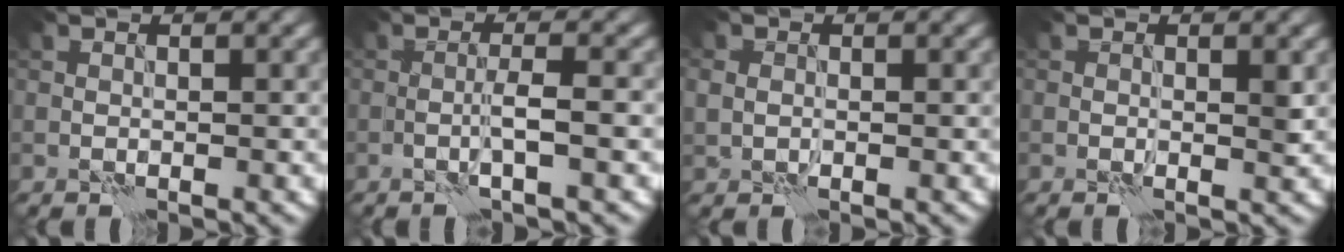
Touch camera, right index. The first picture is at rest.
{"total": 2.2, "force": [-0.7, 0.1, 2.1], "torque": [-0.039, 0.007, -0.018]}
{"total": 1.6, "force": [0.0, 1.3, 0.9], "torque": [-0.019, 0.001, 0.002]}
{"total": 1.2, "force": [0.0, 0.5, 1.1], "torque": [-0.012, -0.003, -0.001]}